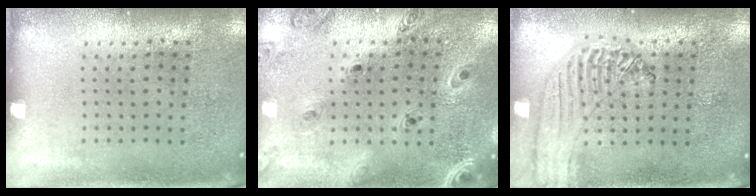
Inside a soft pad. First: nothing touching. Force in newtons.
{"total": 1.4, "press": 1.4, "slide": 0.2}
{"total": 1.3, "press": 1.3, "slide": 0.3}